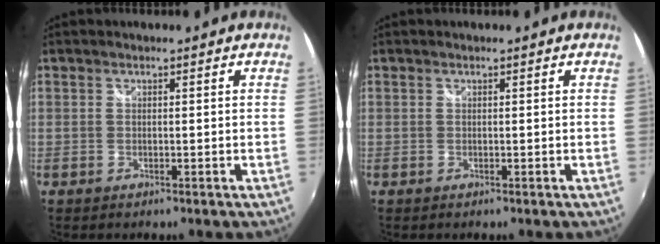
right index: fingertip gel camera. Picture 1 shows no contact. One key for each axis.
{"total": 0.0}